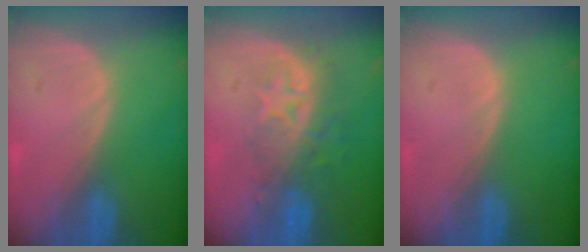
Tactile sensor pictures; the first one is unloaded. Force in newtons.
{"total": 8.5, "press": 7.3, "slide": 4.4}
{"total": 0.0}